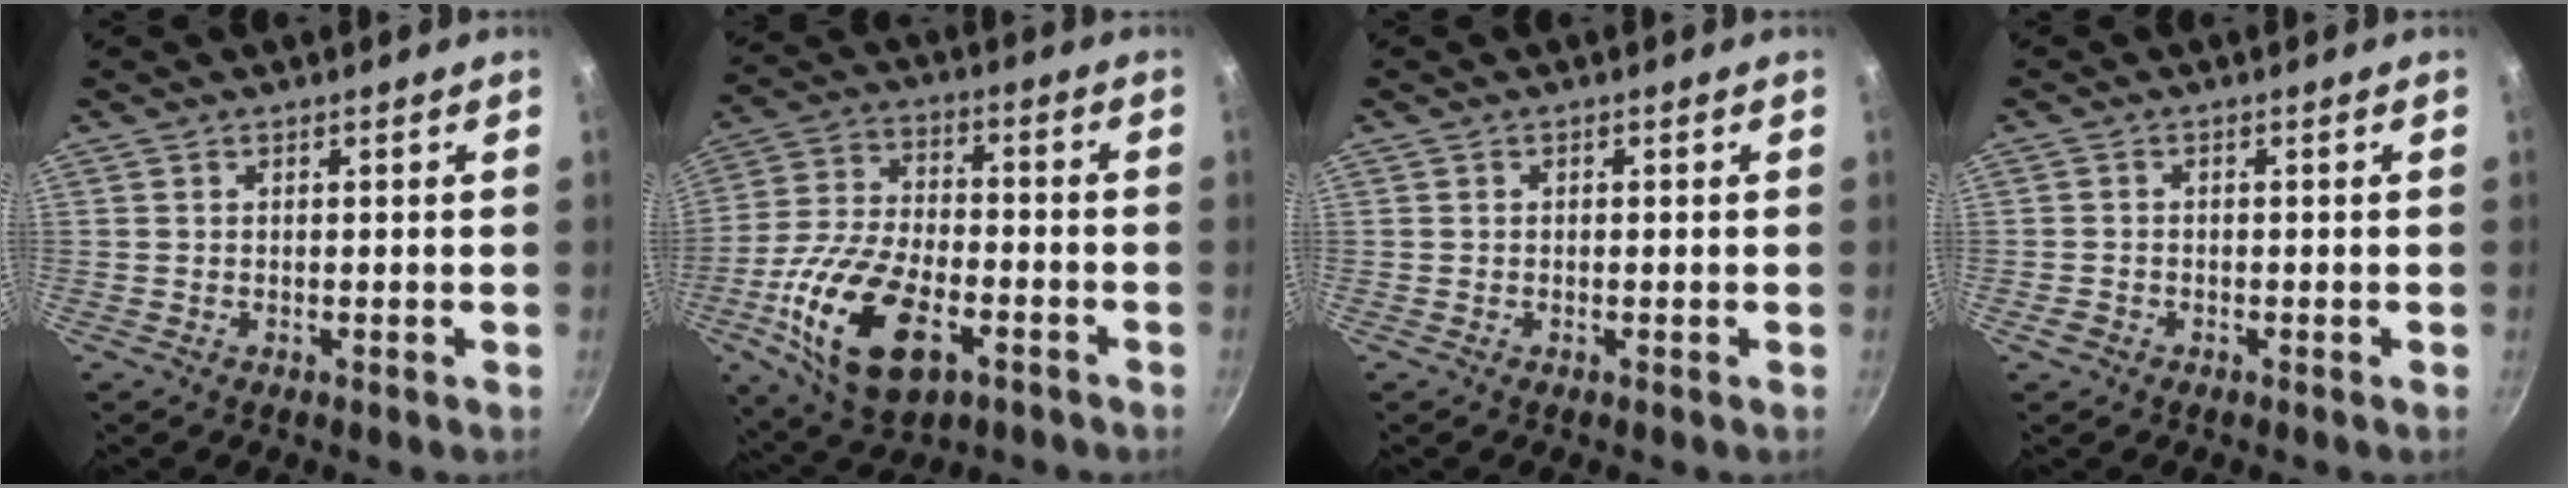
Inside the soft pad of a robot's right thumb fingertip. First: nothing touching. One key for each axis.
{"total": 19.3, "fx": -7.2, "fy": 10.3, "fz": 14.7, "tx": -0.279, "ty": 0.021, "tz": -0.130}
{"total": 0.5, "fx": 0.0, "fy": 0.4, "fz": 0.3, "tx": -0.003, "ty": 0.005, "tz": 0.001}
{"total": 1.9, "fx": -1.0, "fy": 1.4, "fz": 0.7, "tx": -0.013, "ty": 0.008, "tz": -0.018}